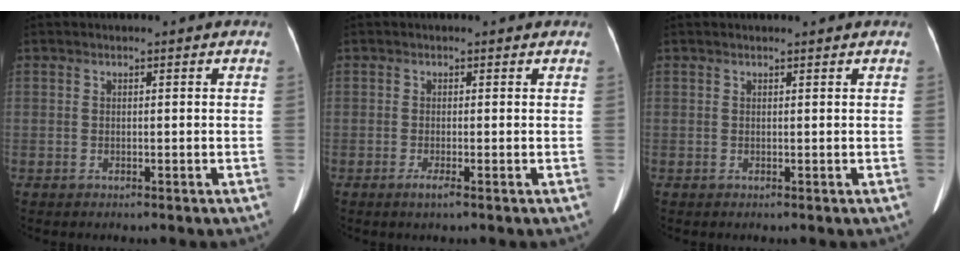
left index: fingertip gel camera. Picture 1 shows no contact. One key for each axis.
{"total": 2.0, "fx": 0.0, "fy": 0.4, "fz": 2.0, "tx": -0.036, "ty": -0.002, "tz": -0.003}
{"total": 2.5, "fx": 2.3, "fy": 0.0, "fz": 0.8, "tx": -0.006, "ty": 0.002, "tz": 0.026}